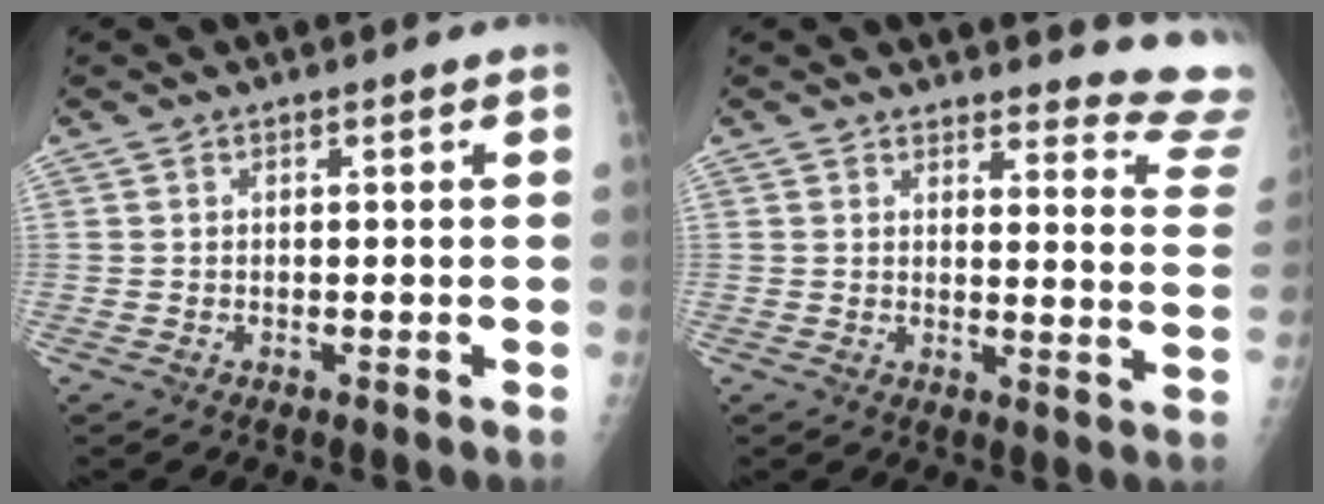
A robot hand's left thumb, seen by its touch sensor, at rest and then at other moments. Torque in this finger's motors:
{"motor_torque": [0.13, -0.06, -0.20, -0.24, 0.02]}